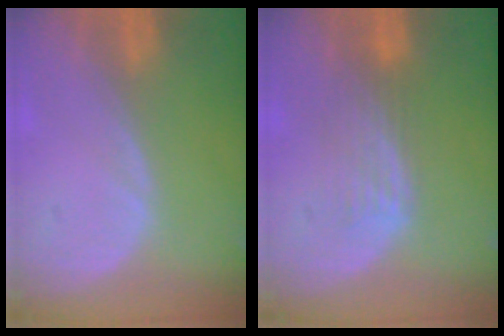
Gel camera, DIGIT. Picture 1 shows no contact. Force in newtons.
{"total": 4.4, "press": 3.7, "slide": 2.3}